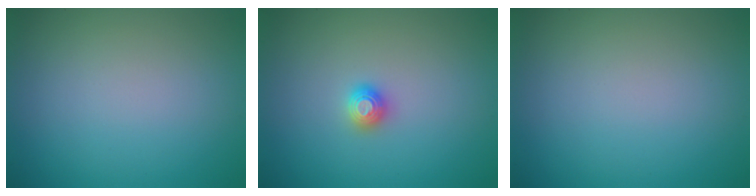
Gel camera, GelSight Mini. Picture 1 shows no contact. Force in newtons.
{"total": 1.2, "press": 1.2, "slide": 0.1}
{"total": 0.0}